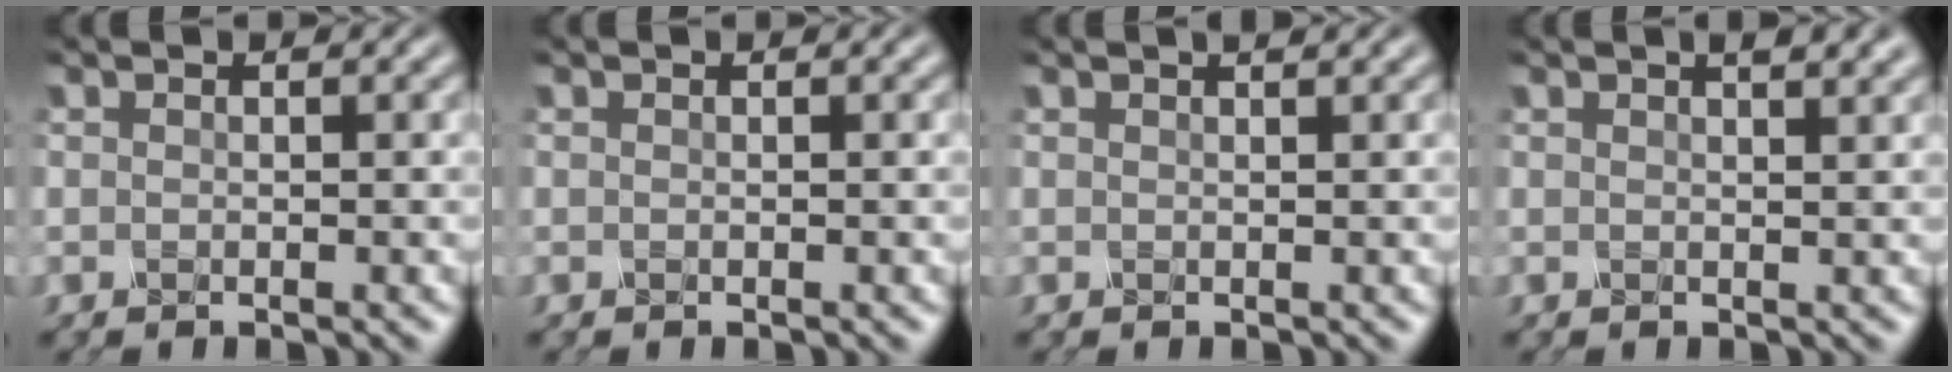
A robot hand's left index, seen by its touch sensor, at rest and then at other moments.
{"total": 0.0}
{"total": 1.1, "force": [0.8, 0.3, 0.7], "torque": [-0.010, 0.000, 0.003]}
{"total": 2.5, "force": [1.6, 0.9, 1.7], "torque": [-0.010, 0.007, 0.011]}